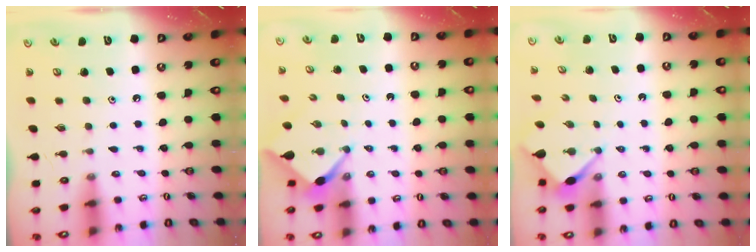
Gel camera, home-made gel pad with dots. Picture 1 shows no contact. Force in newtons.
{"total": 2.5, "press": 2.5, "slide": 0.3}
{"total": 3.5, "press": 3.5, "slide": 0.3}